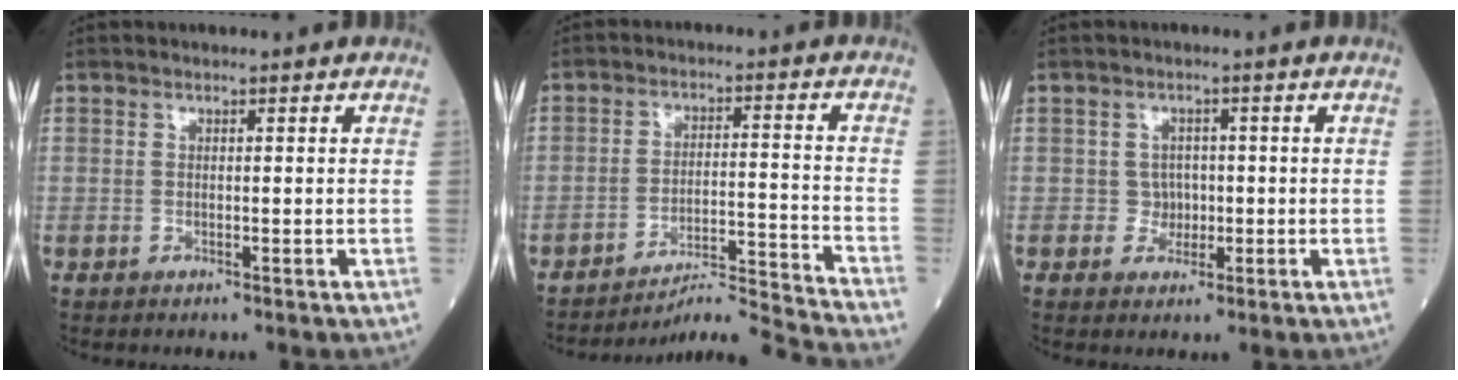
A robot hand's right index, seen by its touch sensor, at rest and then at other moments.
{"total": 10.3, "force": [-9.6, -3.9, -0.1], "torque": [0.002, 0.014, -0.161]}
{"total": 2.3, "force": [-0.4, 2.2, 0.4], "torque": [0.004, 0.008, -0.007]}